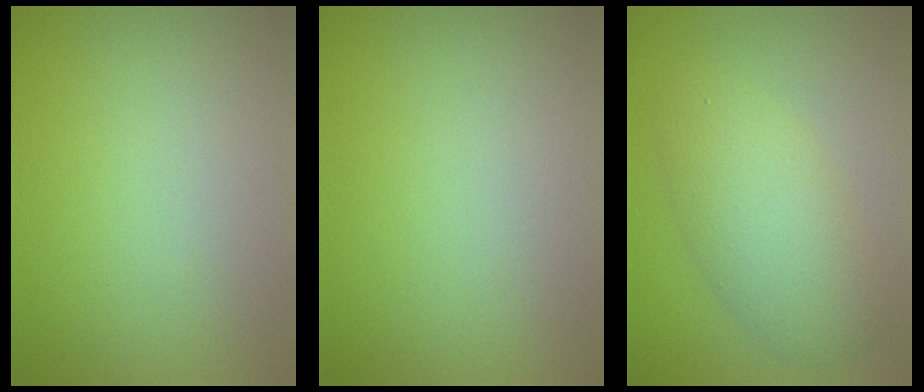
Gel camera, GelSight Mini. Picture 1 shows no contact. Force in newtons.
{"total": 0.0}
{"total": 5.0, "press": 5.0, "slide": 0.4}